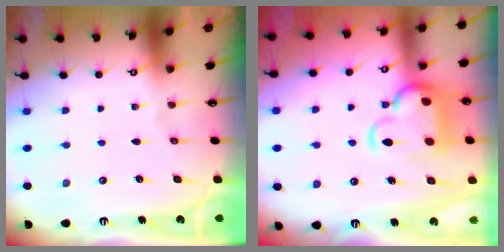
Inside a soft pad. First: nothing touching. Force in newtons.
{"total": 7.6, "press": 7.4, "slide": 1.9}